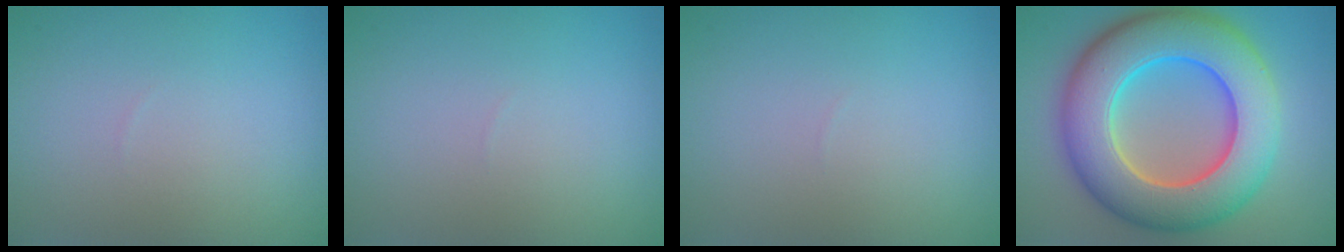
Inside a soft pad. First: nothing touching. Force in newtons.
{"total": 0.0}
{"total": 0.0}
{"total": 12.6, "press": 12.5, "slide": 0.5}